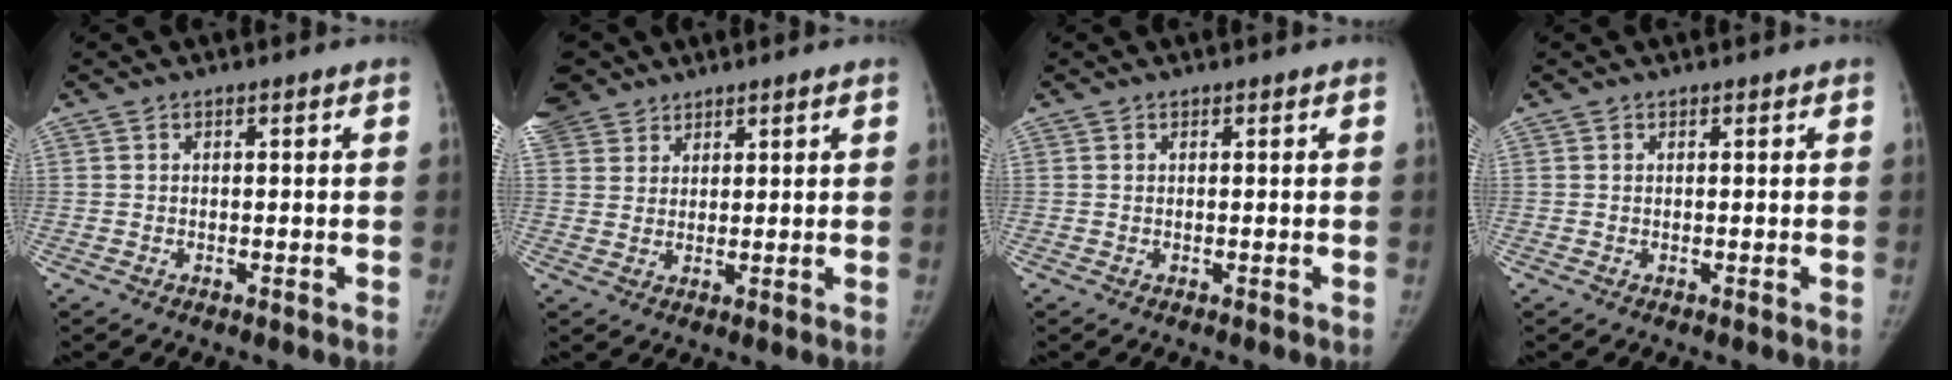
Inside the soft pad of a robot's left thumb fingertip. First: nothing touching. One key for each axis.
{"total": 11.4, "fx": 7.5, "fy": 8.1, "fz": 3.1, "tx": -0.085, "ty": 0.014, "tz": 0.154}
{"total": 0.0}
{"total": 0.0}